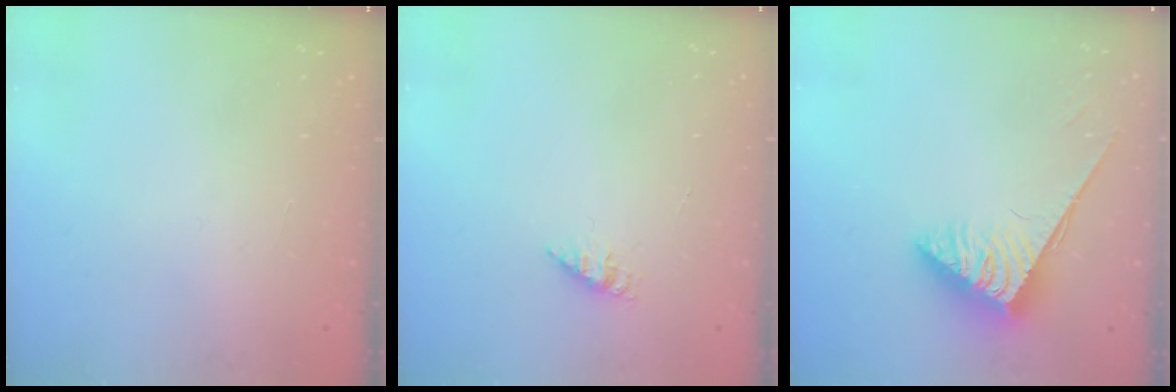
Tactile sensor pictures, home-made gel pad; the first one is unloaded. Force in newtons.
{"total": 1.1, "press": 1.1, "slide": 0.2}
{"total": 3.7, "press": 3.7, "slide": 0.6}